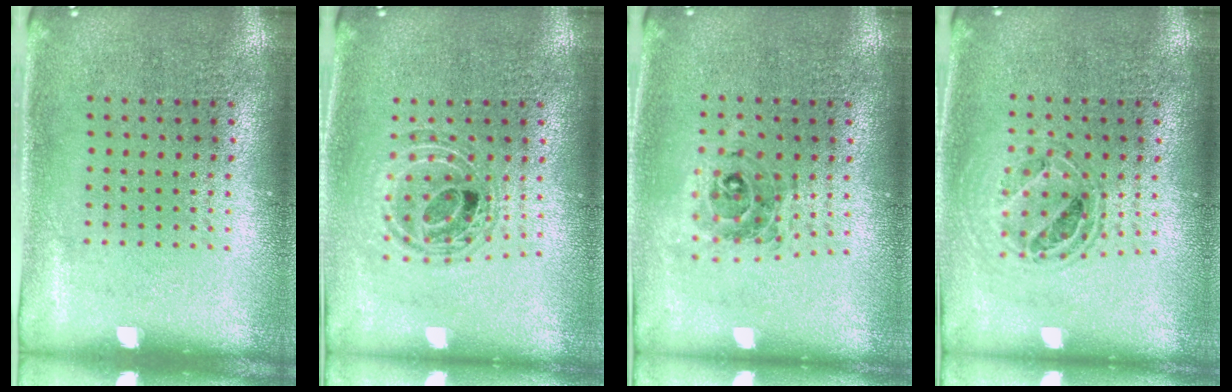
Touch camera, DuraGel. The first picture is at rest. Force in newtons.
{"total": 0.9, "press": 0.9, "slide": 0.2}
{"total": 0.7, "press": 0.7, "slide": 0.1}
{"total": 0.8, "press": 0.8, "slide": 0.1}